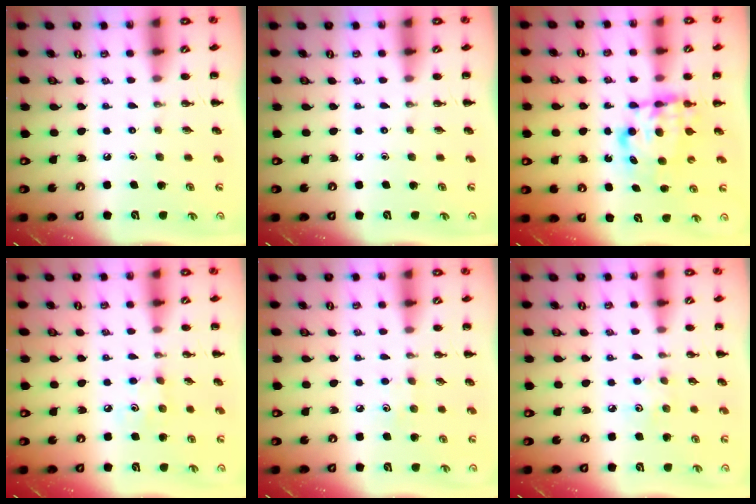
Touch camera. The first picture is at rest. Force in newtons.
{"total": 0.0}
{"total": 6.9, "press": 6.8, "slide": 1.1}
{"total": 4.5, "press": 4.3, "slide": 1.2}
{"total": 3.9, "press": 3.8, "slide": 1.0}
{"total": 3.5, "press": 3.4, "slide": 0.9}